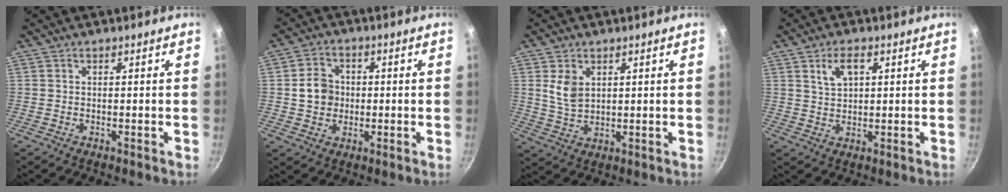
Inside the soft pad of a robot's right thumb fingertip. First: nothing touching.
{"total": 6.6, "force": [0.1, 5.8, 3.2], "torque": [-0.032, 0.013, -0.004]}
{"total": 5.8, "force": [2.0, 3.8, 3.9], "torque": [-0.064, -0.015, 0.045]}
{"total": 4.8, "force": [2.0, 2.6, 3.5], "torque": [-0.052, -0.002, 0.040]}